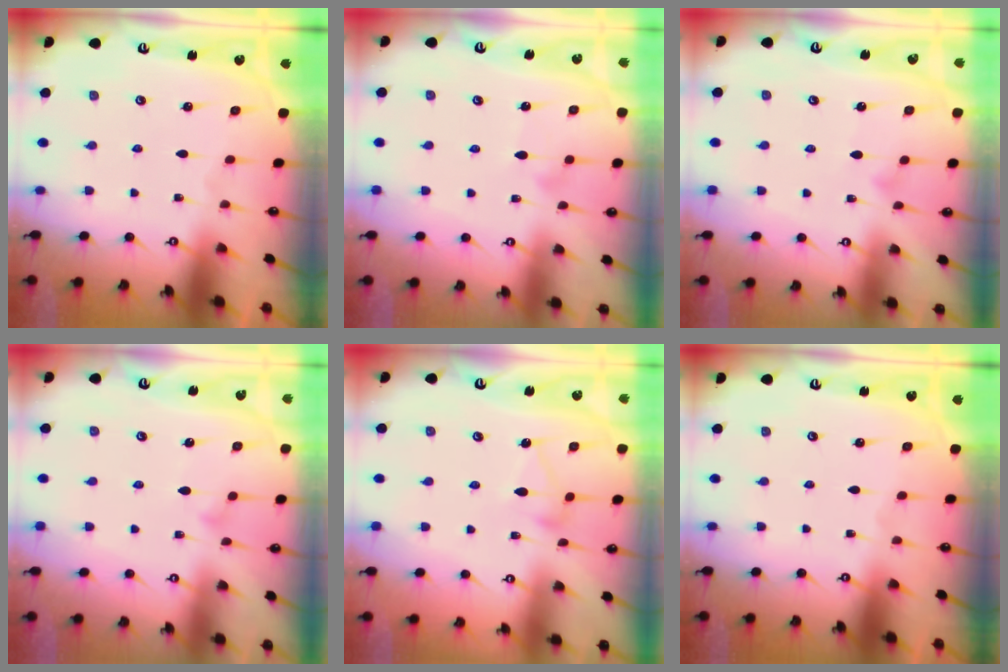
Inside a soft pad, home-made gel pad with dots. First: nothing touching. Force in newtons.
{"total": 6.5, "press": 6.5, "slide": 0.3}
{"total": 3.9, "press": 3.8, "slide": 0.2}
{"total": 7.5, "press": 7.5, "slide": 0.3}
{"total": 7.6, "press": 7.6, "slide": 0.3}
{"total": 0.0}